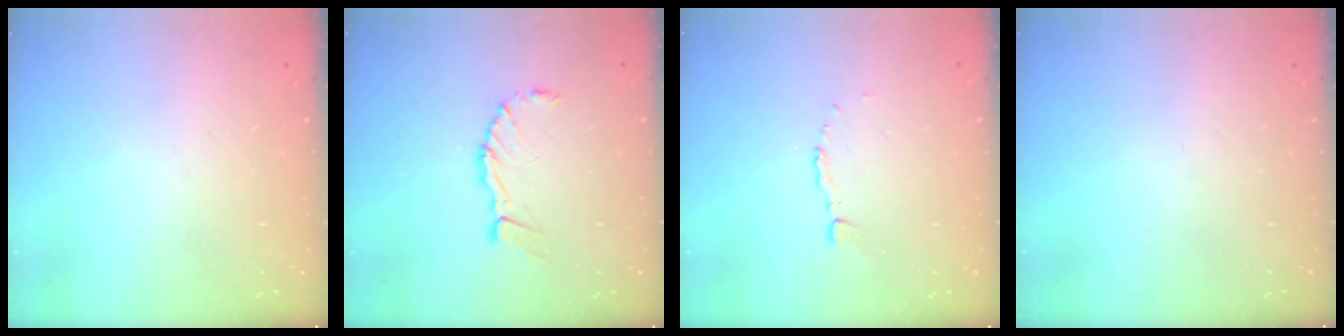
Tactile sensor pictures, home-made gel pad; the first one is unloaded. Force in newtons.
{"total": 6.5, "press": 6.5, "slide": 0.2}
{"total": 3.0, "press": 3.0, "slide": 0.3}
{"total": 0.0}